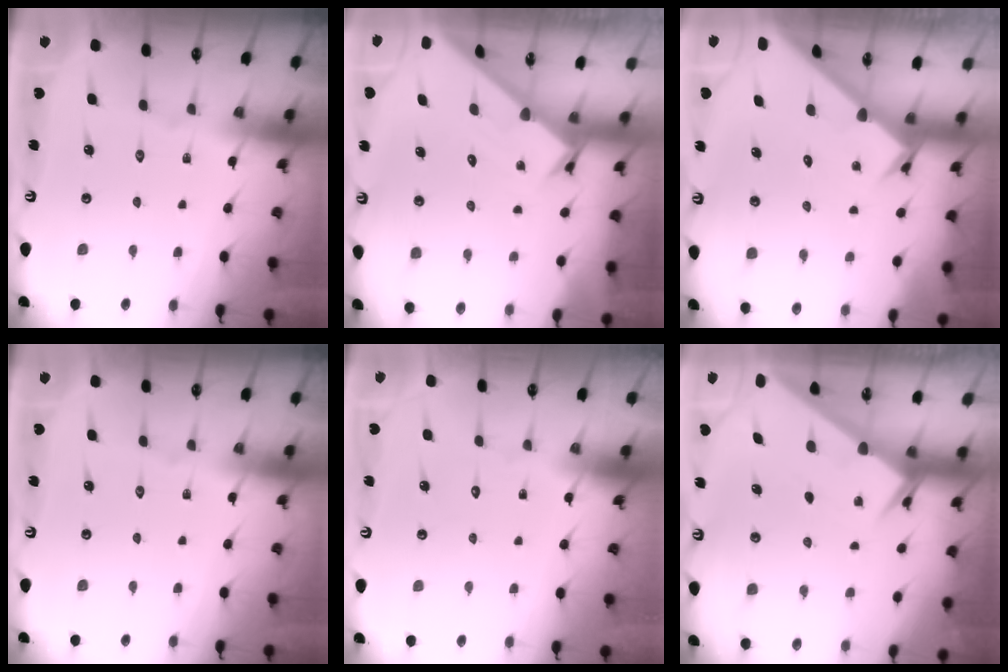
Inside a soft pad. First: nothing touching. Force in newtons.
{"total": 1.7, "press": 1.7, "slide": 0.1}
{"total": 2.6, "press": 2.6, "slide": 0.2}
{"total": 0.0}
{"total": 1.5, "press": 1.5, "slide": 0.1}
{"total": 2.0, "press": 2.0, "slide": 0.1}